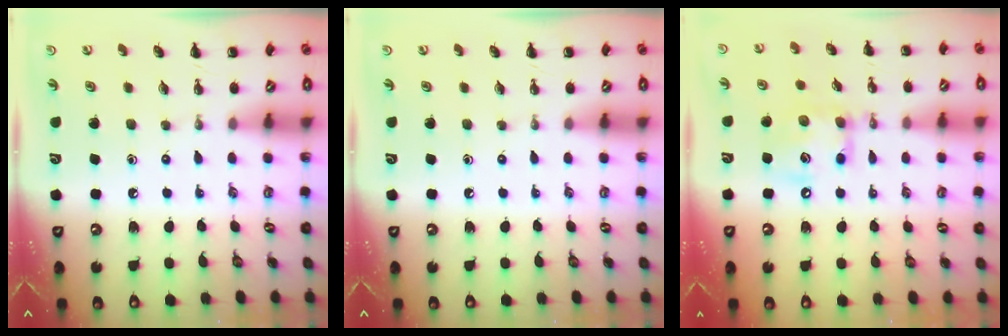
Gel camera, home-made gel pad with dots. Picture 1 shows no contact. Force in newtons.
{"total": 0.0}
{"total": 12.2, "press": 12.1, "slide": 1.8}